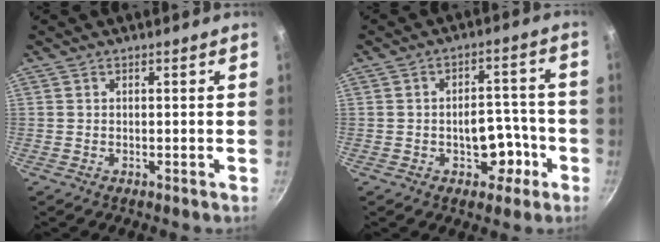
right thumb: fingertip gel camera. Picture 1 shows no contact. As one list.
[{"total": 8.0, "force": [-3.0, 5.3, 5.1], "torque": [-0.021, 0.033, -0.032]}]